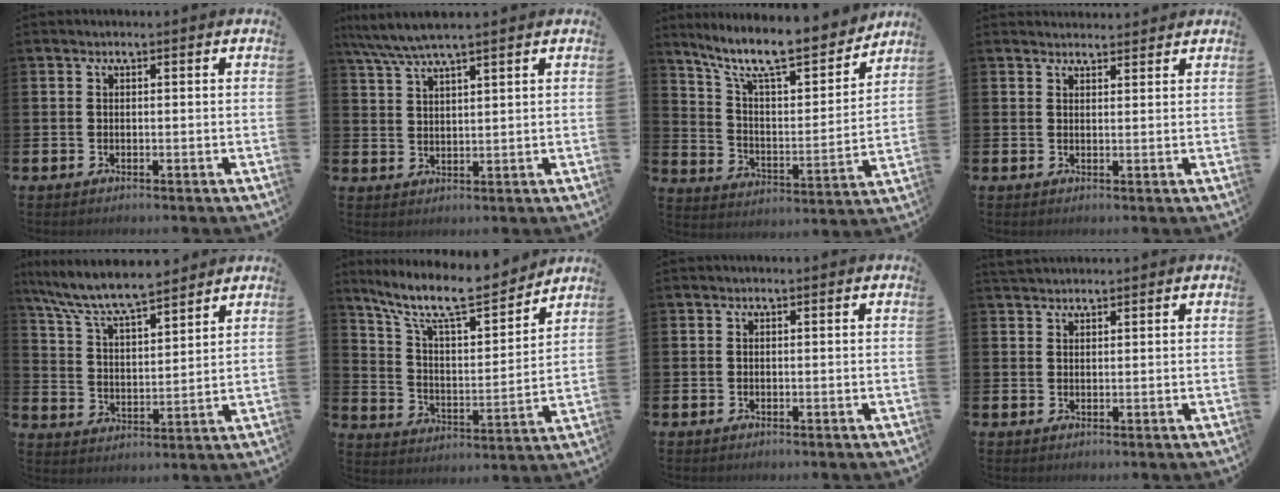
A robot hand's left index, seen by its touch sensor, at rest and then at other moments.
{"total": 4.9, "force": [4.3, 0.1, 2.3], "torque": [-0.062, -0.011, 0.078]}
{"total": 11.6, "force": [10.0, 2.3, 5.5], "torque": [-0.134, -0.065, 0.169]}
{"total": 2.0, "force": [1.9, 0.4, -0.1], "torque": [0.006, -0.010, 0.034]}
{"total": 8.2, "force": [7.6, 1.1, 2.9], "torque": [-0.093, -0.043, 0.136]}
{"total": 10.9, "force": [9.5, 2.0, 5.0], "torque": [-0.130, -0.057, 0.162]}
{"total": 0.0}
{"total": 1.8, "force": [1.8, 0.5, 0.1], "torque": [0.002, -0.002, 0.032]}